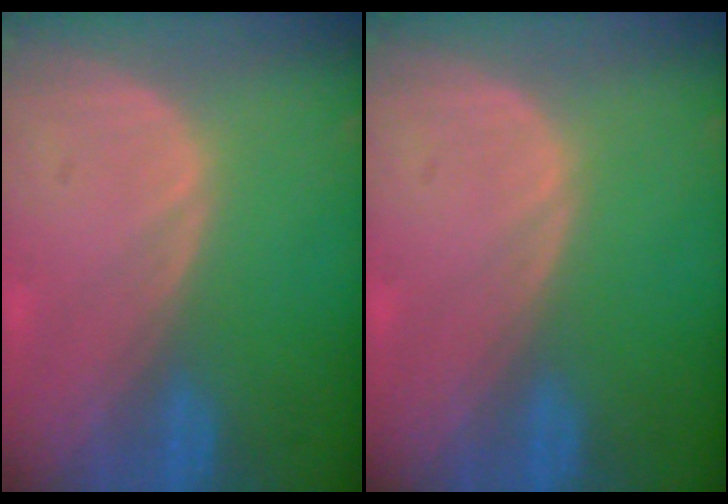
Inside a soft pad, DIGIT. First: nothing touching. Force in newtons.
{"total": 0.0}